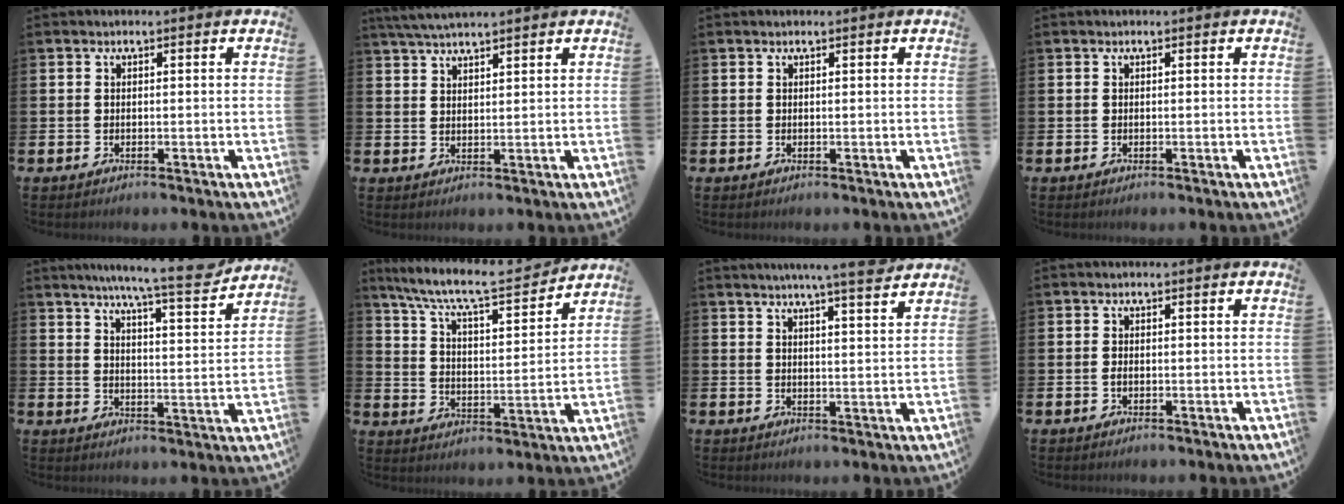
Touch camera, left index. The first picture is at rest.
{"total": 3.9, "force": [3.7, 0.3, 1.3], "torque": [-0.039, -0.003, 0.069]}
{"total": 0.0}
{"total": 0.0}
{"total": 8.5, "force": [7.7, 0.0, 3.7], "torque": [-0.075, -0.046, 0.130]}
{"total": 9.1, "force": [8.2, 1.4, 3.7], "torque": [-0.101, -0.055, 0.137]}
{"total": 6.4, "force": [5.9, -0.5, 2.4], "torque": [-0.044, -0.029, 0.100]}
{"total": 0.7, "force": [-0.3, 0.4, 0.5], "torque": [-0.011, 0.002, -0.006]}